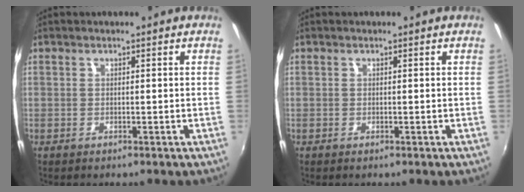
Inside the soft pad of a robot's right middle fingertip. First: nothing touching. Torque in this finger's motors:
{"motor_torque": [0.00, -0.01, 0.02, 0.01]}